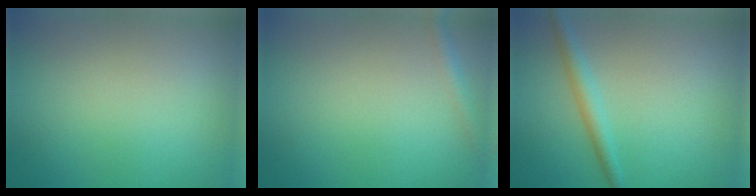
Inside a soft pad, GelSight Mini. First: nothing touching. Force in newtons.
{"total": 1.4, "press": 1.4, "slide": 0.1}
{"total": 2.2, "press": 2.2, "slide": 0.0}